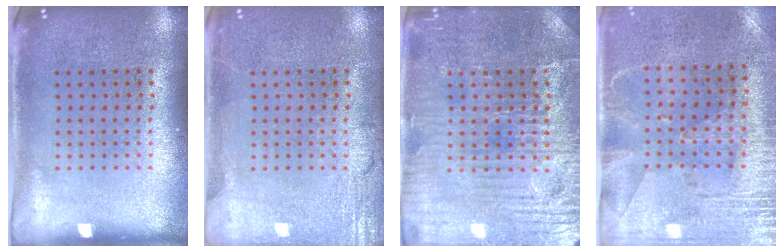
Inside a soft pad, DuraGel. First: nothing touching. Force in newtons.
{"total": 2.7, "press": 2.7, "slide": 0.3}
{"total": 4.4, "press": 4.2, "slide": 1.1}
{"total": 2.8, "press": 2.4, "slide": 1.5}